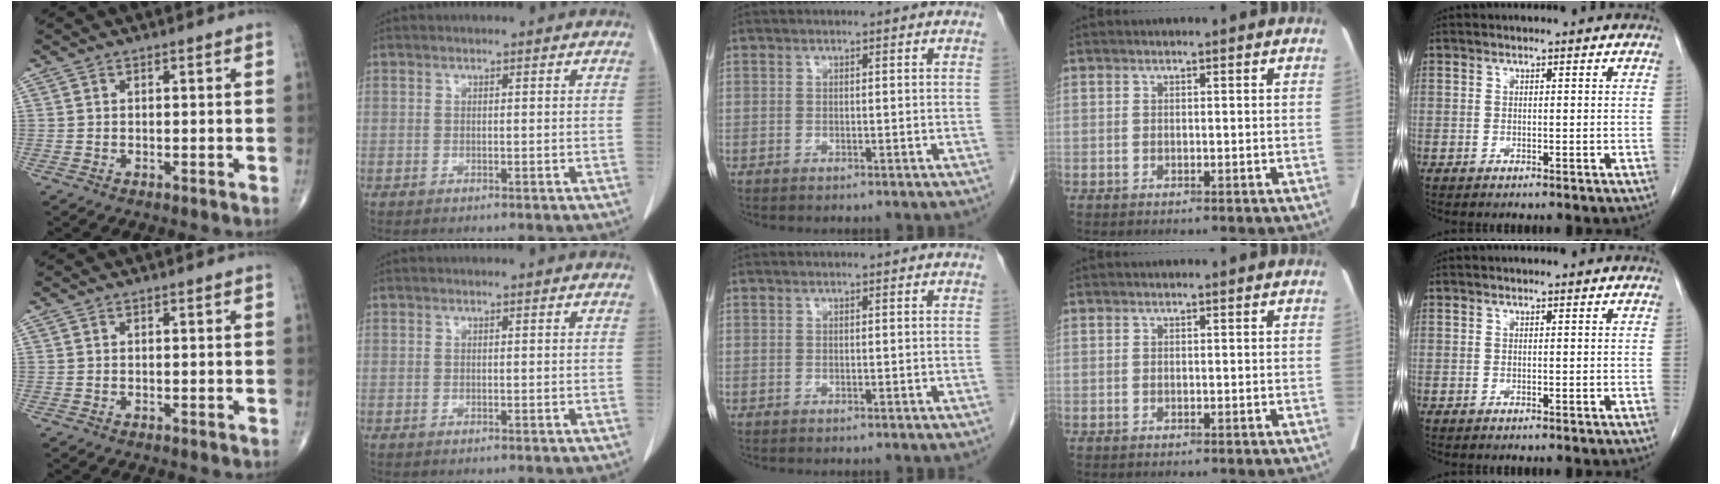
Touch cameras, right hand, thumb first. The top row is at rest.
{}